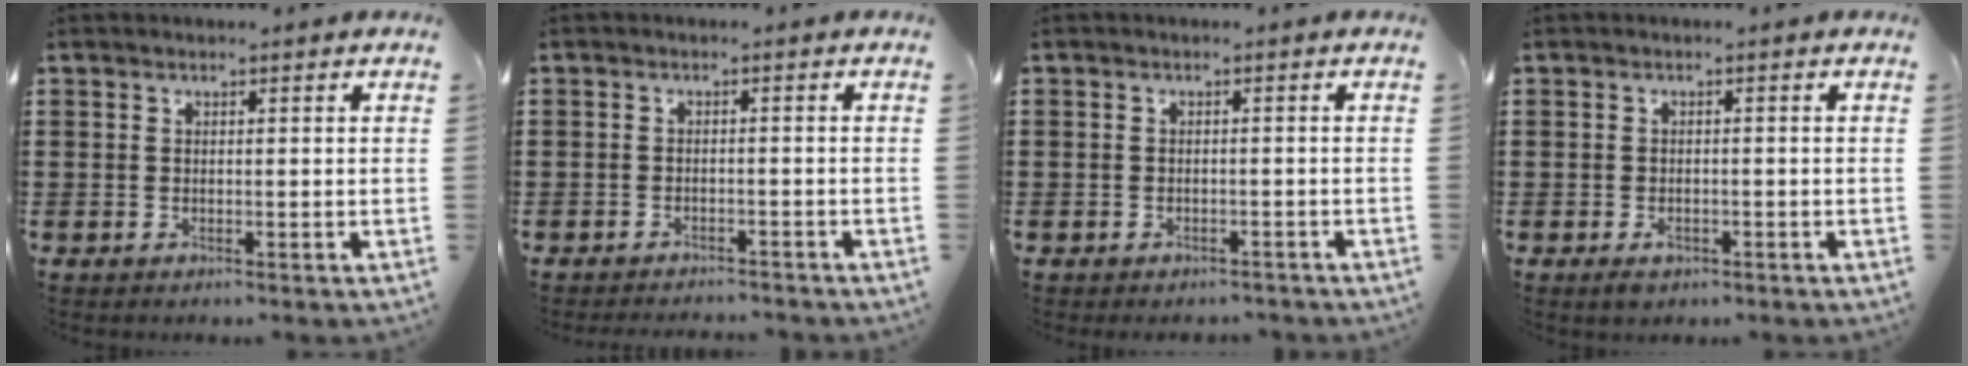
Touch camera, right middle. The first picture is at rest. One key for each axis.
{"total": 1.9, "fx": -1.9, "fy": 0.0, "fz": -0.2, "tx": -0.003, "ty": 0.000, "tz": -0.042}
{"total": 1.1, "fx": -1.1, "fy": 0.4, "fz": -0.1, "tx": -0.002, "ty": 0.000, "tz": -0.025}
{"total": 1.6, "fx": -0.9, "fy": 0.9, "fz": 1.0, "tx": -0.020, "ty": 0.000, "tz": -0.018}